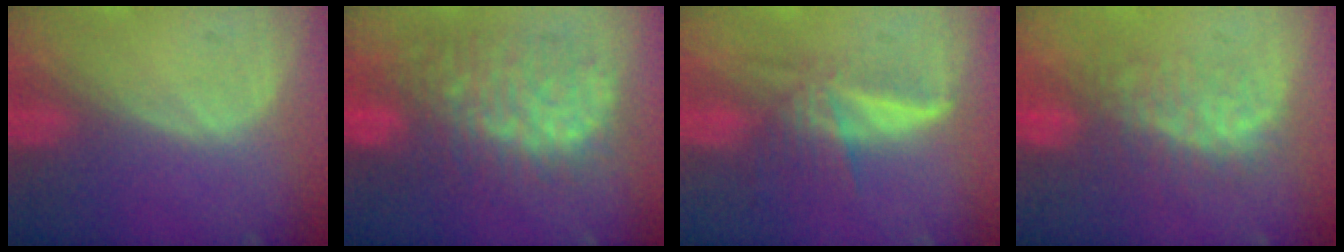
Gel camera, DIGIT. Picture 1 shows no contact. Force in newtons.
{"total": 12.0, "press": 11.9, "slide": 1.3}
{"total": 6.0, "press": 5.3, "slide": 2.7}
{"total": 7.7, "press": 7.3, "slide": 2.7}